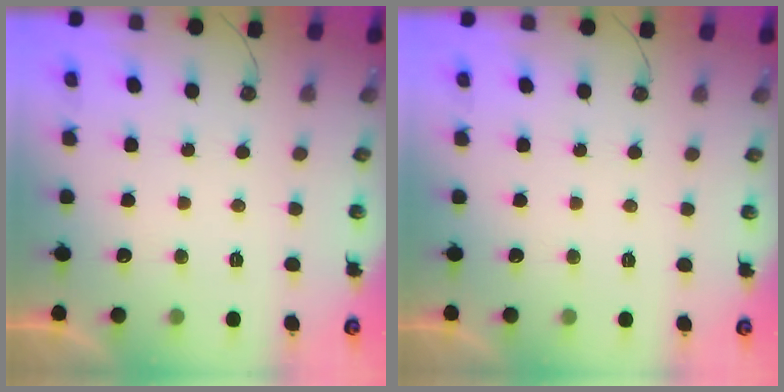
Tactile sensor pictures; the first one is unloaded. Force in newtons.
{"total": 0.0}